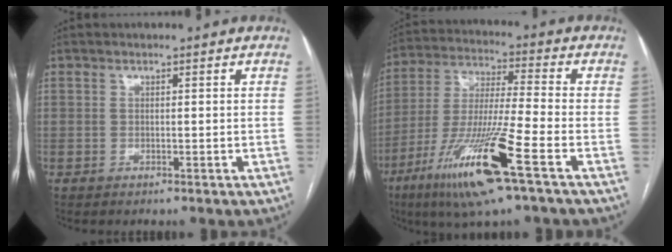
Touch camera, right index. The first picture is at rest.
{"total": 17.0, "force": [-8.4, 0.1, 14.8], "torque": [-0.314, -0.037, -0.158]}